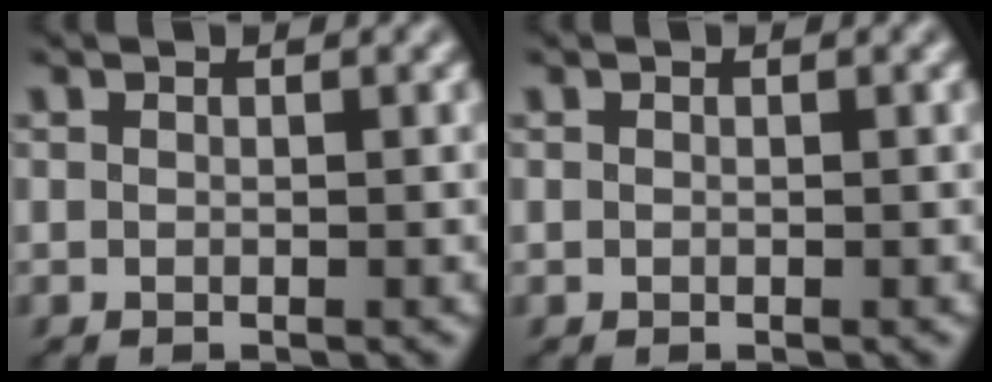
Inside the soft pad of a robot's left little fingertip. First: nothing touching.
{"total": 0.0}